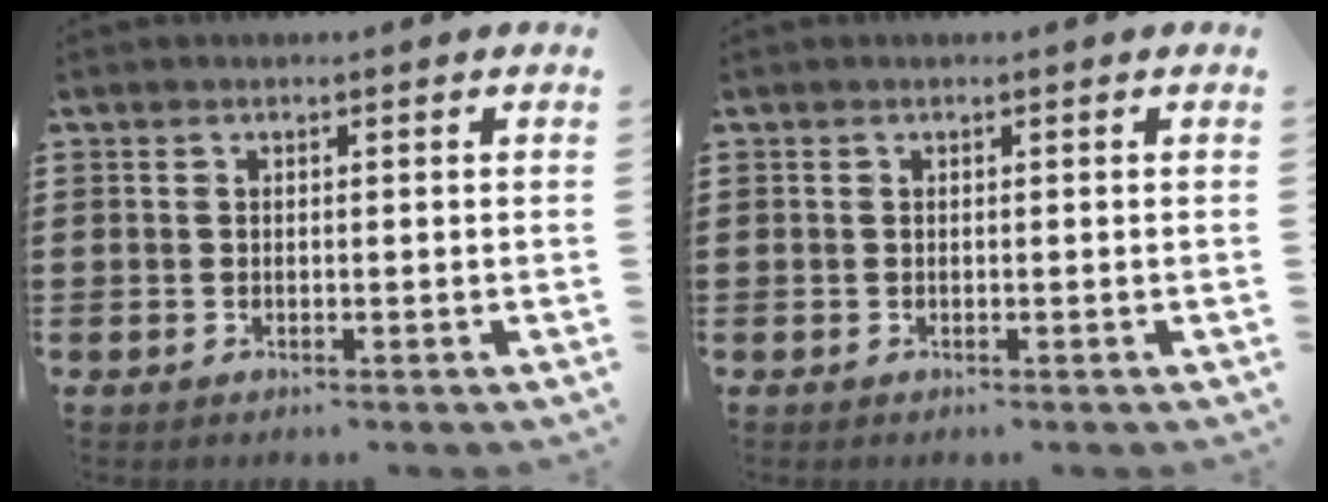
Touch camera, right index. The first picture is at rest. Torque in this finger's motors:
{"motor_torque": [1.07, 1.07, 0.00, 0.00]}